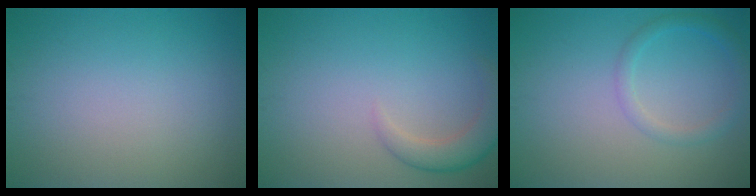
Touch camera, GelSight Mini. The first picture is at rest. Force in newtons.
{"total": 3.0, "press": 3.0, "slide": 0.2}
{"total": 1.9, "press": 1.9, "slide": 0.2}